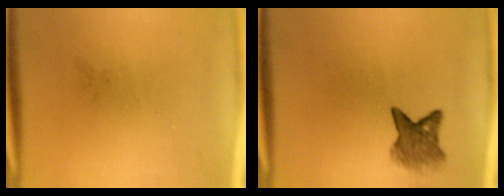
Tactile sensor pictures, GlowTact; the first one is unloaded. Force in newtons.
{"total": 4.2}